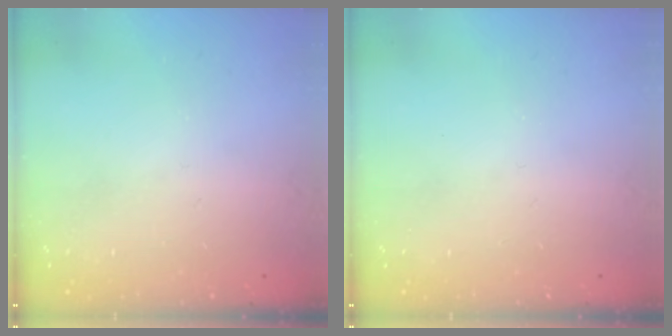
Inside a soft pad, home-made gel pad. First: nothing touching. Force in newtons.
{"total": 0.0}